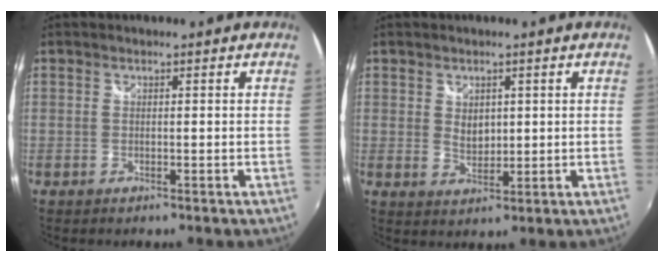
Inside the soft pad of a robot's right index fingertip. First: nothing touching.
{"total": 3.1, "force": [1.1, 2.3, 1.8], "torque": [-0.025, -0.001, 0.021]}